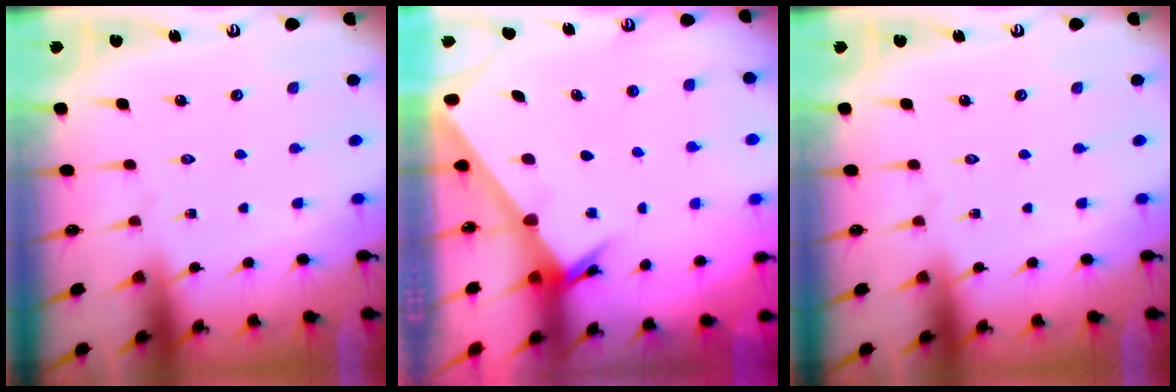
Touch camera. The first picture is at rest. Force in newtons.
{"total": 2.8, "press": 2.8, "slide": 0.2}
{"total": 0.0}